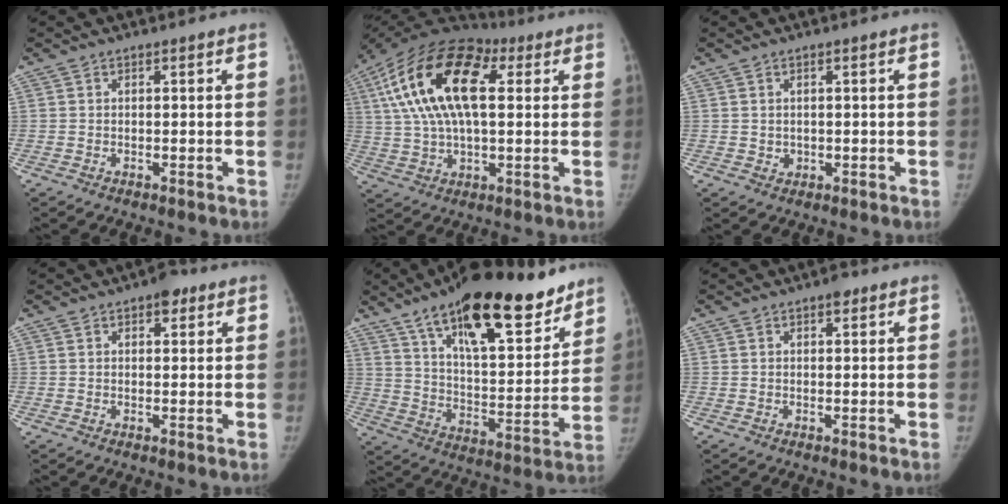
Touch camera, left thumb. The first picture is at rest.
{"total": 22.0, "force": [5.9, 11.2, 18.0], "torque": [-0.335, 0.024, 0.092]}
{"total": 1.6, "force": [-0.1, 1.5, 0.5], "torque": [0.000, 0.002, 0.004]}
{"total": 3.5, "force": [1.8, 2.1, 2.1], "torque": [-0.005, -0.002, 0.019]}
{"total": 25.5, "force": [17.5, 8.6, 16.5], "torque": [-0.214, -0.073, 0.276]}
{"total": 1.7, "force": [0.9, 1.0, 1.0], "torque": [0.000, 0.000, 0.008]}